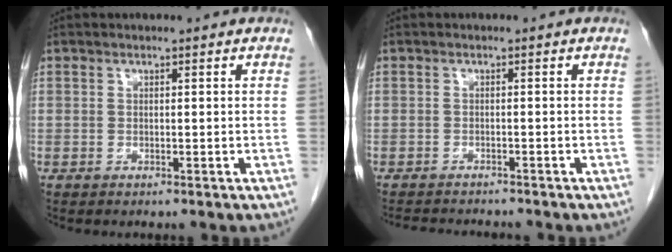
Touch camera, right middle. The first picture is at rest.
{"total": 5.2, "force": [-5.0, 0.5, 1.4], "torque": [-0.019, -0.010, -0.075]}